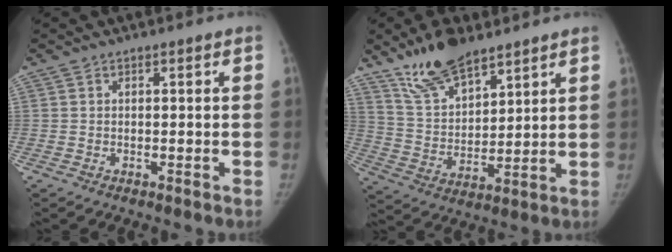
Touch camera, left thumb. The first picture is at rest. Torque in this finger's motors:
{"motor_torque": [0.12, -0.01, -0.12, 0.12, 0.04]}